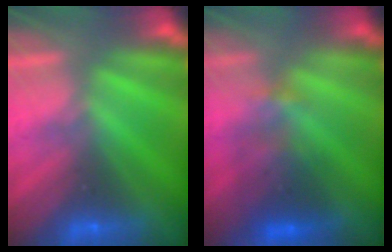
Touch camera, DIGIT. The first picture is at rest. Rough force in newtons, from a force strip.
{"total": 3.8}